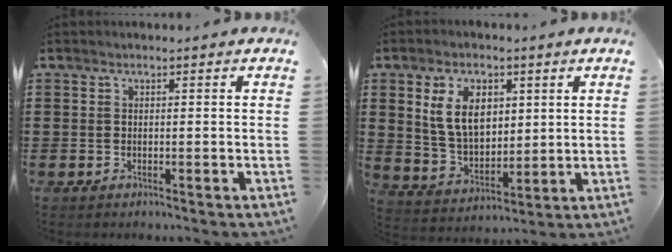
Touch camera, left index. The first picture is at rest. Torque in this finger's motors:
{"motor_torque": [1.72, 0.42, 0.71, 0.17]}